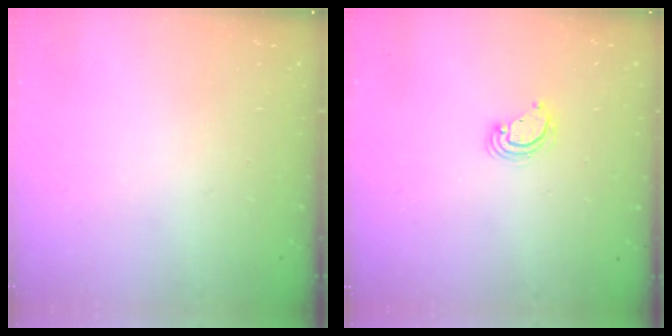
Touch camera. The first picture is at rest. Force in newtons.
{"total": 3.7, "press": 3.7, "slide": 0.3}